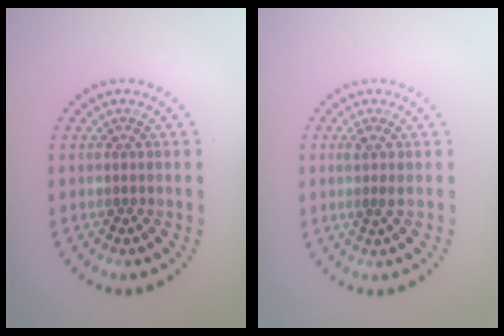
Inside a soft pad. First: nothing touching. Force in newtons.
{"total": 1.3, "press": 1.0, "slide": 0.9}